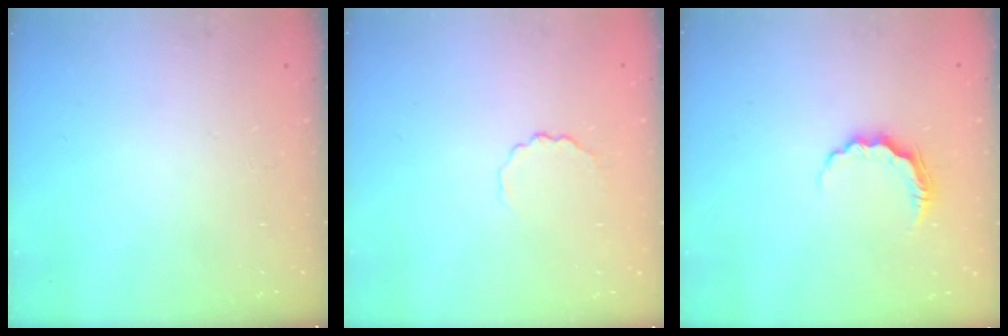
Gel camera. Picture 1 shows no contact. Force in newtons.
{"total": 2.8, "press": 2.6, "slide": 1.1}
{"total": 5.8, "press": 5.8, "slide": 0.5}